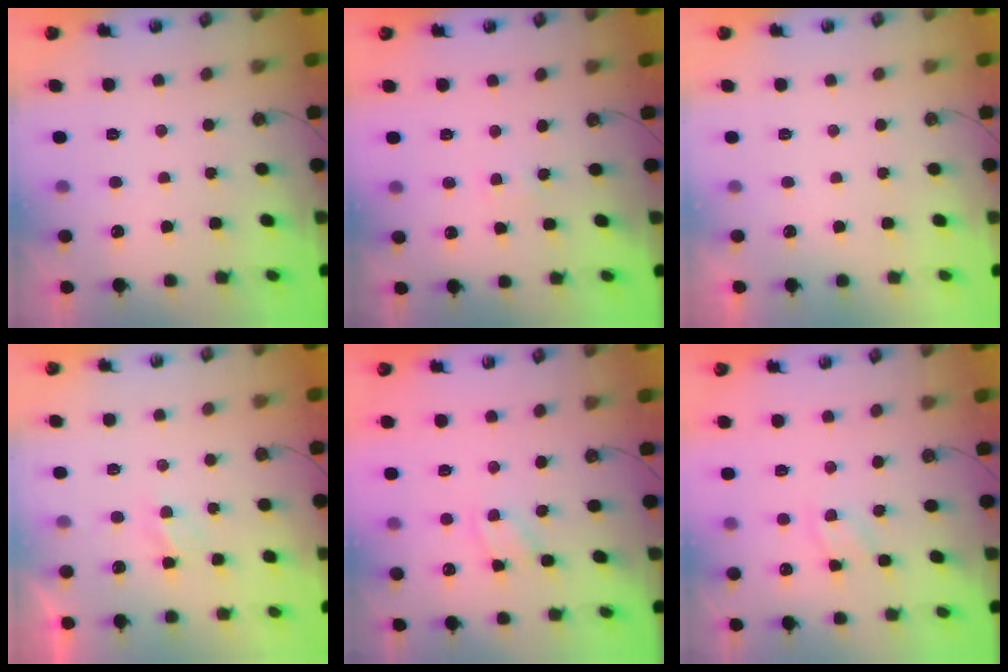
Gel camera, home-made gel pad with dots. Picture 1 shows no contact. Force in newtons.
{"total": 4.7, "press": 4.7, "slide": 0.4}
{"total": 0.0}
{"total": 2.8, "press": 2.8, "slide": 0.2}
{"total": 1.9, "press": 1.9, "slide": 0.3}
{"total": 5.1, "press": 5.1, "slide": 0.5}